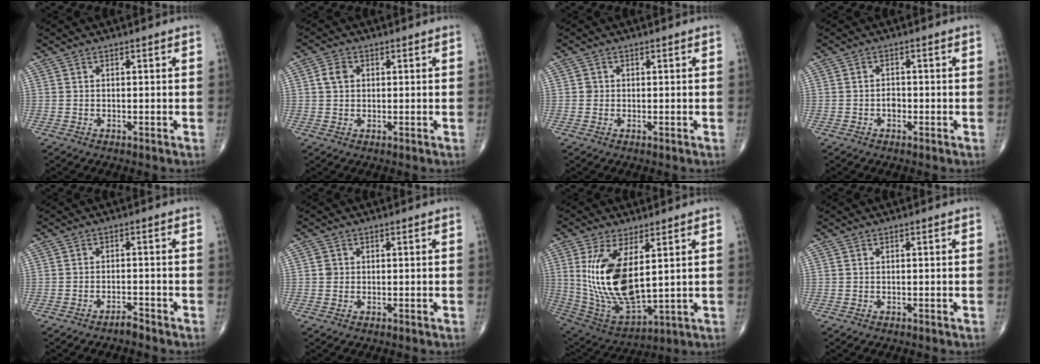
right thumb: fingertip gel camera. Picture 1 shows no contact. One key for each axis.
{"total": 3.0, "fx": 0.6, "fy": 2.3, "fz": 1.7, "tx": -0.030, "ty": 0.005, "tz": 0.010}
{"total": 0.9, "fx": 0.0, "fy": 0.9, "fz": 0.1, "tx": 0.003, "ty": 0.003, "tz": 0.000}
{"total": 1.7, "fx": -0.6, "fy": 1.2, "fz": 1.0, "tx": -0.009, "ty": 0.006, "tz": -0.013}
{"total": 1.6, "fx": -1.6, "fy": 0.2, "fz": 0.4, "tx": -0.005, "ty": 0.008, "tz": -0.029}
{"total": 1.2, "fx": 0.1, "fy": 1.2, "fz": 0.3, "tx": -0.001, "ty": 0.002, "tz": 0.002}
{"total": 17.0, "fx": 3.6, "fy": 7.5, "fz": 14.8, "tx": -0.290, "ty": -0.025, "tz": 0.093}
{"total": 0.0}